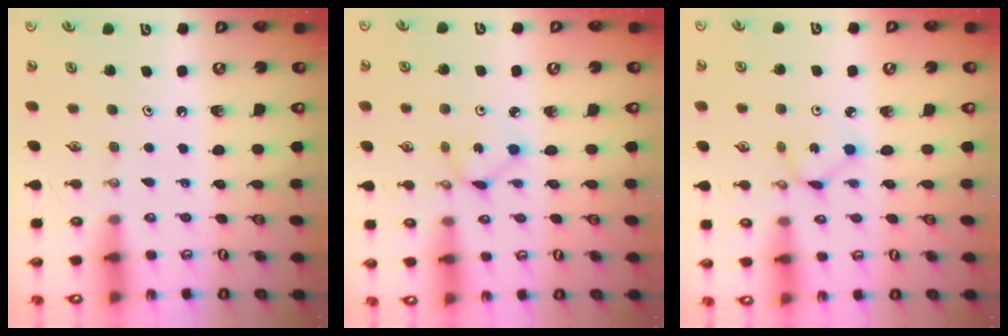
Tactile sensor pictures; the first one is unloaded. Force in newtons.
{"total": 1.6, "press": 1.6, "slide": 0.2}
{"total": 1.6, "press": 1.6, "slide": 0.2}